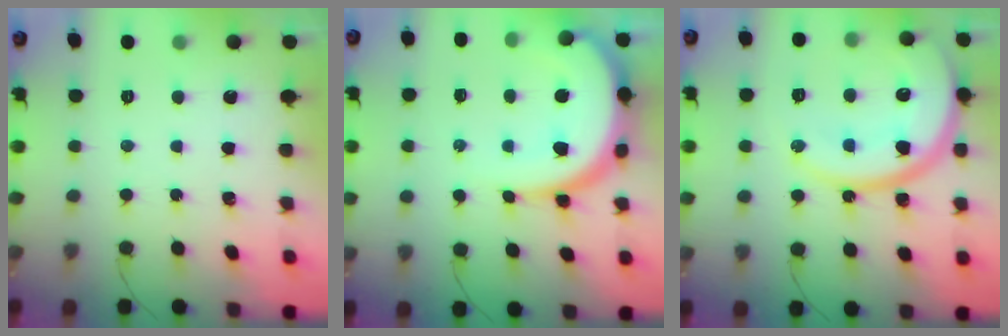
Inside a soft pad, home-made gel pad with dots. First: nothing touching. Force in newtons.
{"total": 13.8, "press": 13.7, "slide": 1.5}
{"total": 20.8, "press": 20.8, "slide": 1.6}